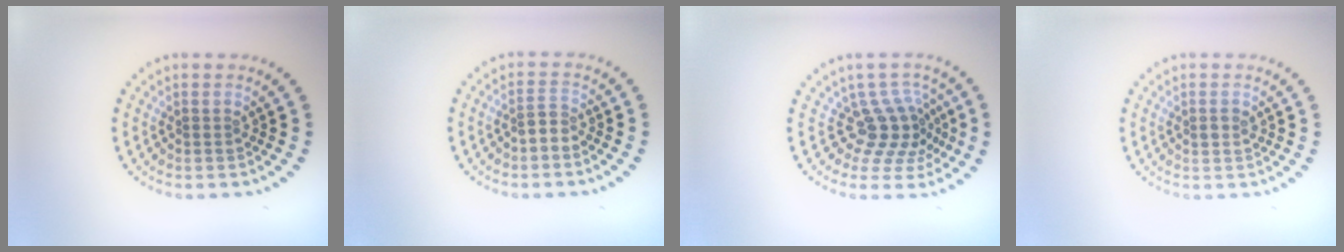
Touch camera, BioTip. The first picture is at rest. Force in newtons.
{"total": 1.2, "press": 0.7, "slide": 1.0}
{"total": 4.0, "press": 2.7, "slide": 2.8}
{"total": 1.1, "press": 1.1, "slide": 0.2}